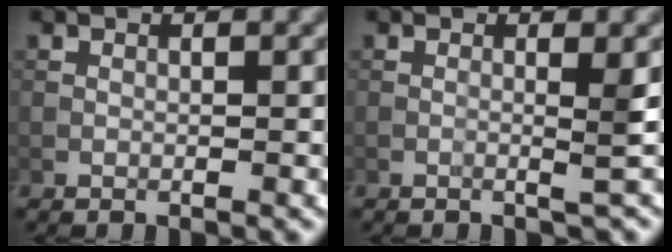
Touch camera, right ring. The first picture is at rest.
{"total": 1.6, "force": [-0.1, 0.2, 1.6], "torque": [-0.022, 0.001, -0.008]}